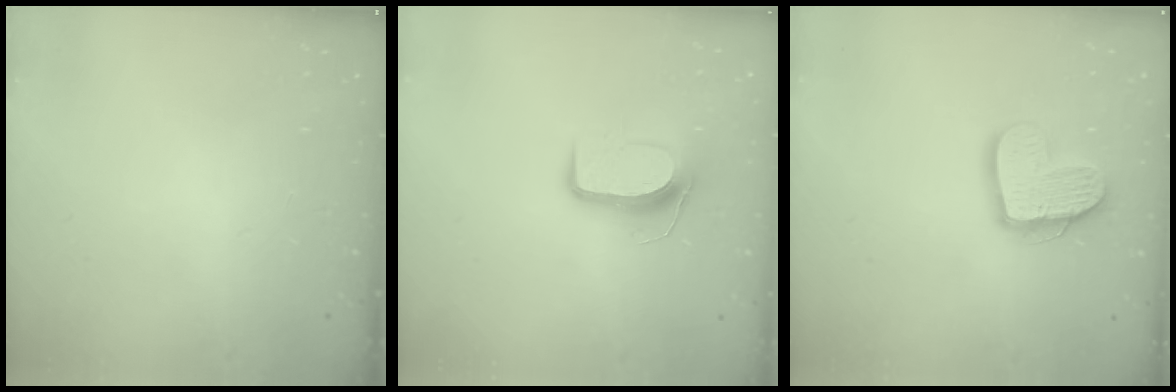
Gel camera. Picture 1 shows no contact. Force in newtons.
{"total": 9.2, "press": 9.2, "slide": 0.7}
{"total": 14.8, "press": 14.7, "slide": 1.3}